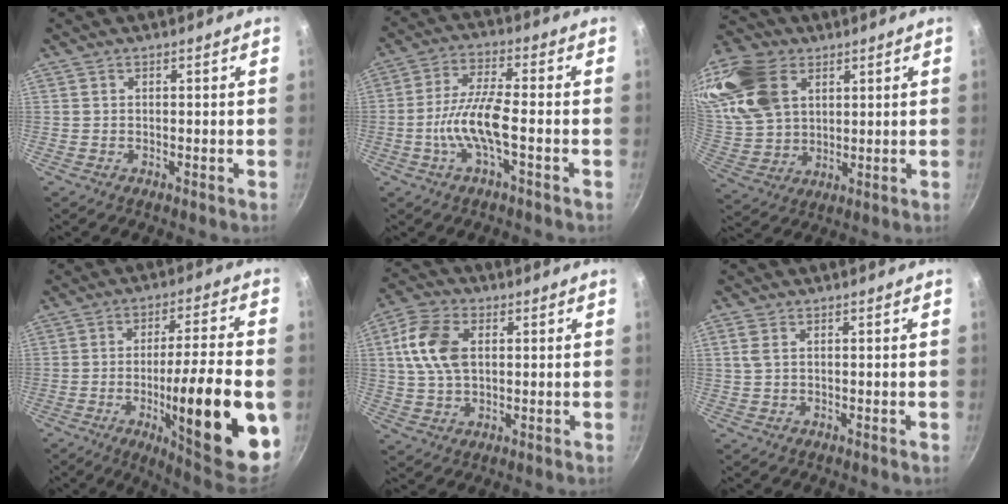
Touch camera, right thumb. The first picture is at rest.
{"total": 8.8, "force": [-2.6, 2.3, 8.0], "torque": [-0.165, 0.028, -0.058]}
{"total": 19.1, "force": [7.8, 13.2, 11.4], "torque": [-0.229, -0.010, 0.156]}
{"total": 23.1, "force": [-5.9, 4.9, 21.8], "torque": [-0.296, 0.016, -0.081]}
{"total": 10.7, "force": [2.1, 6.9, 8.0], "torque": [-0.146, 0.012, 0.032]}
{"total": 2.0, "force": [0.6, 1.1, 1.6], "torque": [-0.036, 0.002, 0.015]}